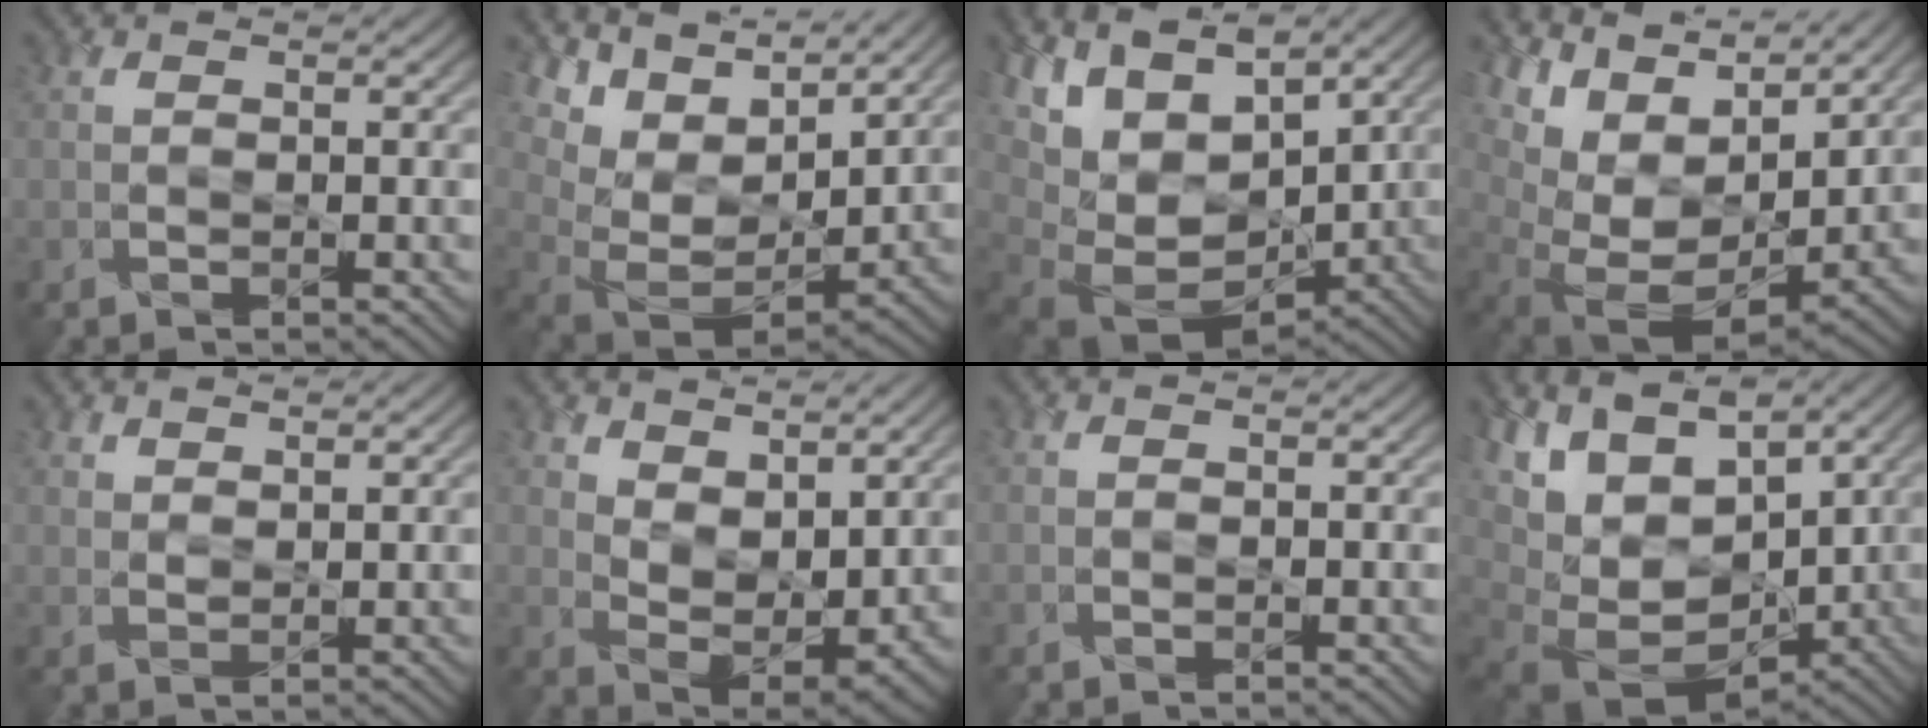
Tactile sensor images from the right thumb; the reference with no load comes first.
{"total": 12.3, "force": [8.4, 5.6, 7.0], "torque": [-0.186, 0.027, 0.154]}
{"total": 13.7, "force": [4.1, 9.0, 9.6], "torque": [-0.215, 0.016, 0.106]}
{"total": 13.7, "force": [7.0, 7.7, 8.9], "torque": [-0.197, 0.029, 0.142]}
{"total": 1.5, "force": [1.5, 0.1, 0.4], "torque": [-0.012, -0.001, 0.032]}
{"total": 6.9, "force": [4.6, 3.3, 4.0], "torque": [-0.089, -0.008, 0.084]}
{"total": 0.0}
{"total": 13.4, "force": [2.6, 8.9, 9.6], "torque": [-0.204, 0.013, 0.079]}